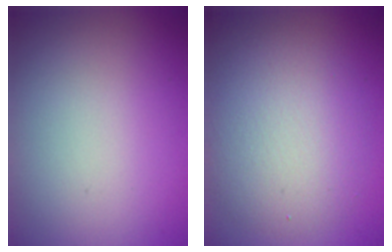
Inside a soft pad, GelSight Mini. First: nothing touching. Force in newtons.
{"total": 5.1, "press": 5.1, "slide": 0.2}